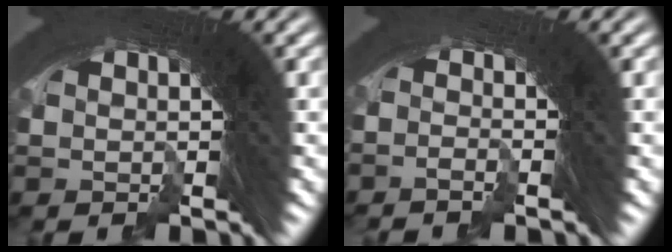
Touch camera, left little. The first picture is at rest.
{"total": 2.3, "force": [-0.4, -1.7, -1.5], "torque": [0.037, 0.006, -0.013]}